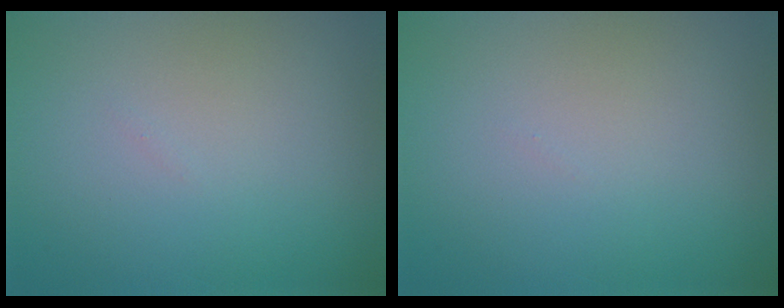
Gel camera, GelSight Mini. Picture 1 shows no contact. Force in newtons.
{"total": 0.0}